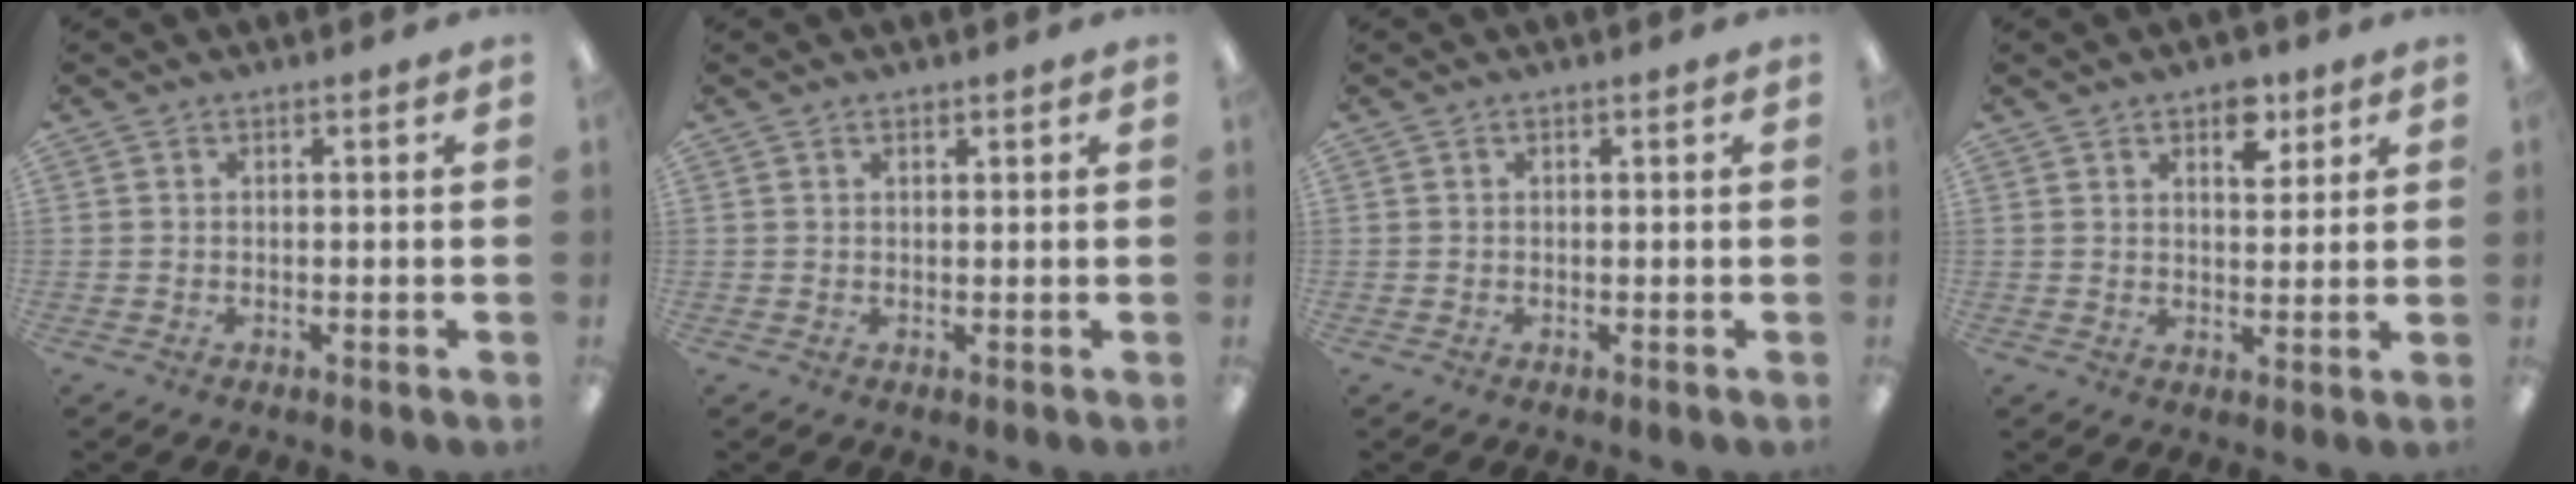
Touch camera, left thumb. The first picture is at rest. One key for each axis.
{"total": 0.7, "fx": 0.6, "fy": 0.3, "fz": 0.2, "tx": -0.005, "ty": 0.001, "tz": 0.011}
{"total": 0.0}
{"total": 6.6, "fx": 4.1, "fy": 3.6, "fz": 3.7, "tx": -0.026, "ty": -0.020, "tz": 0.064}